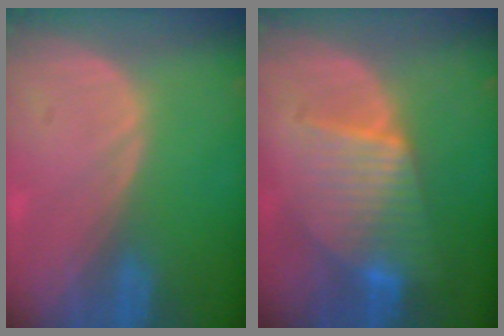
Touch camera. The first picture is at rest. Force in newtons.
{"total": 7.6, "press": 7.6, "slide": 0.2}